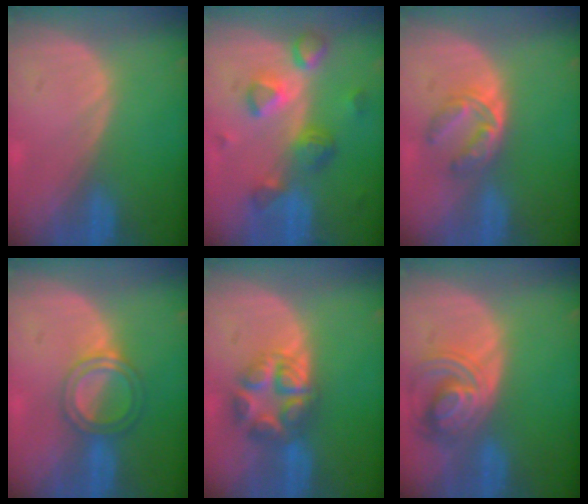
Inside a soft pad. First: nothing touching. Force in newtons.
{"total": 8.0, "press": 7.2, "slide": 3.5}
{"total": 5.0, "press": 4.8, "slide": 1.5}
{"total": 5.1, "press": 4.6, "slide": 2.1}
{"total": 6.7, "press": 6.7, "slide": 0.3}
{"total": 7.7, "press": 6.9, "slide": 3.5}